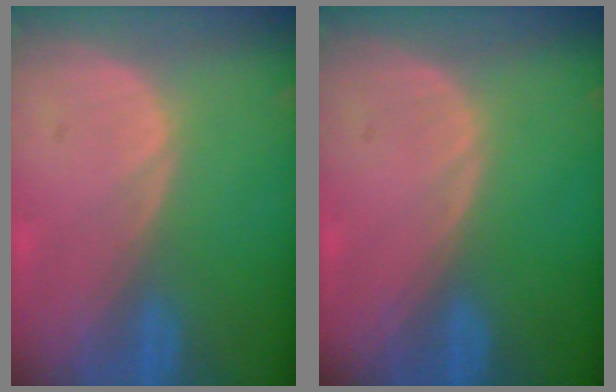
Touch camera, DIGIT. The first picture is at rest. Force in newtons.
{"total": 0.0}